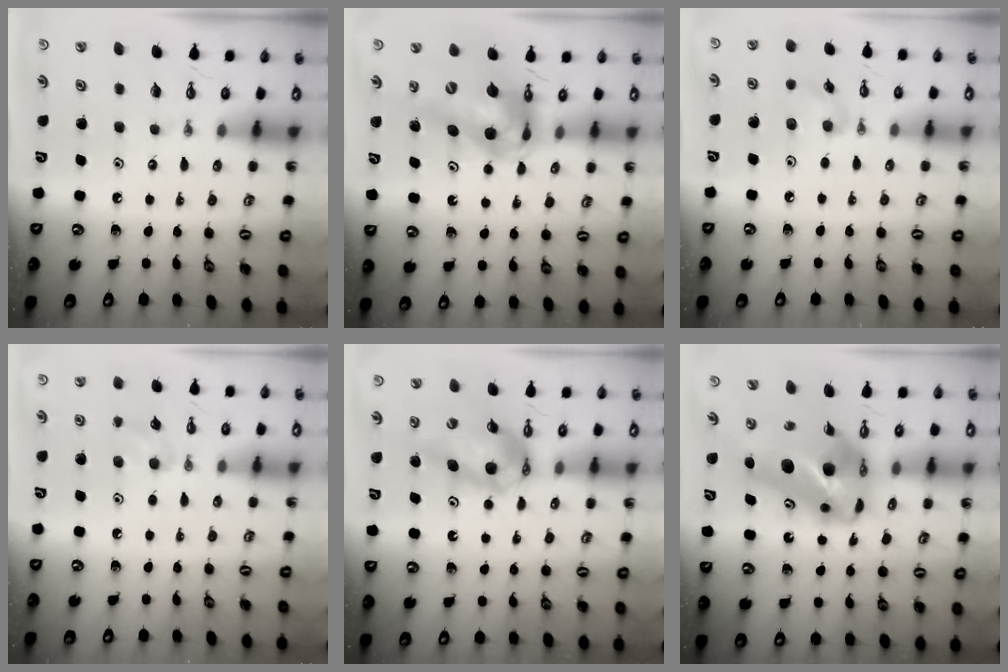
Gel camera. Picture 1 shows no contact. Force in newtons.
{"total": 13.8, "press": 13.8, "slide": 1.2}
{"total": 6.1, "press": 6.0, "slide": 1.0}
{"total": 7.2, "press": 6.3, "slide": 3.6}
{"total": 10.6, "press": 10.5, "slide": 0.9}
{"total": 12.5, "press": 12.2, "slide": 2.8}